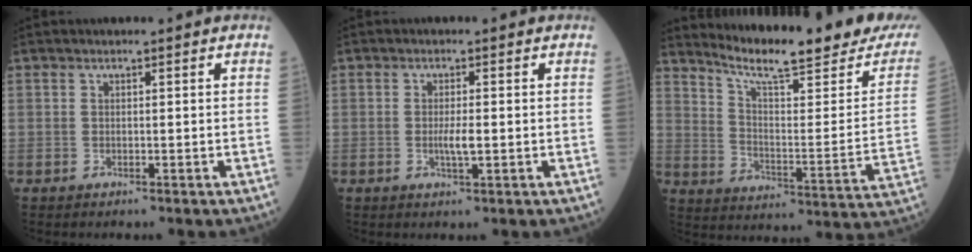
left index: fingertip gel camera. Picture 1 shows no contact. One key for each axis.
{"total": 2.5, "fx": -0.3, "fy": 0.3, "fz": 2.4, "tx": -0.048, "ty": -0.002, "tz": -0.005}
{"total": 22.1, "fx": 19.4, "fy": 1.3, "fz": 10.5, "tx": -0.158, "ty": -0.070, "tz": 0.262}